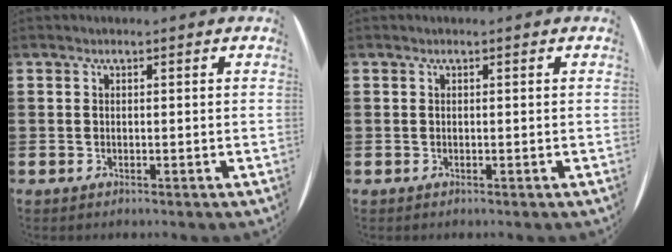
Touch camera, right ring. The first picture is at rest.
{"total": 0.0}